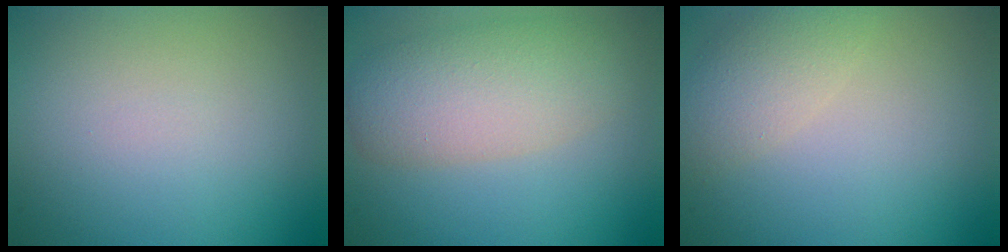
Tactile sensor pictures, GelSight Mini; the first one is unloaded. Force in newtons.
{"total": 5.6, "press": 5.6, "slide": 0.3}
{"total": 3.0, "press": 2.9, "slide": 0.4}